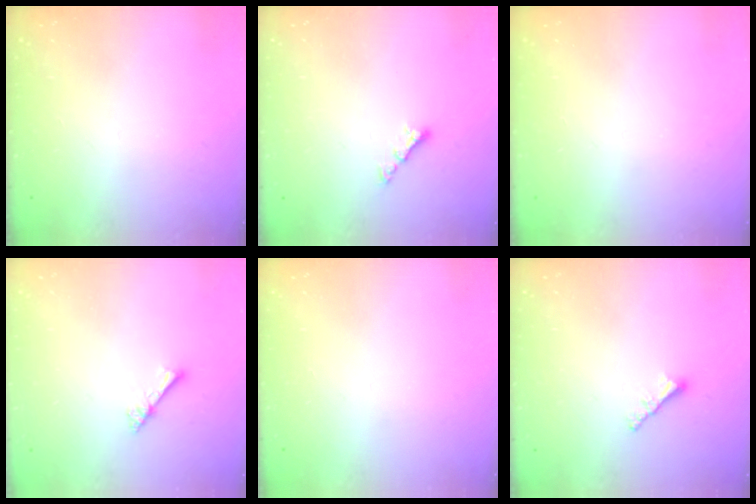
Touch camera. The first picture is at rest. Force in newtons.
{"total": 3.5, "press": 3.5, "slide": 0.6}
{"total": 0.0}
{"total": 2.7, "press": 2.7, "slide": 0.2}
{"total": 0.0}
{"total": 1.9, "press": 1.9, "slide": 0.5}